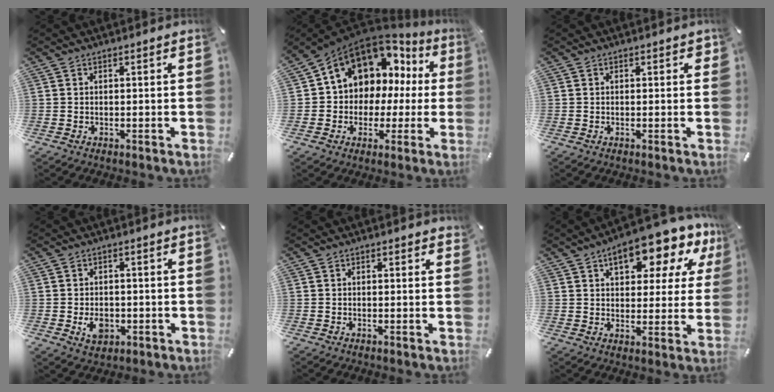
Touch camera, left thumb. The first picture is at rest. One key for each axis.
{"total": 11.8, "fx": 5.8, "fy": 9.5, "fz": 4.0, "tx": -0.076, "ty": -0.052, "tz": 0.108}
{"total": 0.8, "fx": 0.1, "fy": 0.7, "fz": 0.4, "tx": 0.000, "ty": 0.003, "tz": -0.002}
{"total": 5.2, "fx": -1.3, "fy": 3.9, "fz": 3.2, "tx": -0.050, "ty": -0.003, "tz": -0.025}
{"total": 0.5, "fx": 0.2, "fy": 0.3, "fz": 0.4, "tx": 0.001, "ty": -0.002, "tz": 0.002}
{"total": 15.7, "fx": 9.9, "fy": 6.9, "fz": 10.1, "tx": -0.134, "ty": -0.052, "tz": 0.159}